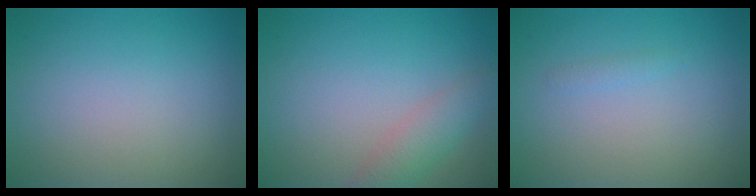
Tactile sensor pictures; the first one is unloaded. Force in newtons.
{"total": 2.5, "press": 2.5, "slide": 0.1}
{"total": 0.6, "press": 0.6, "slide": 0.0}